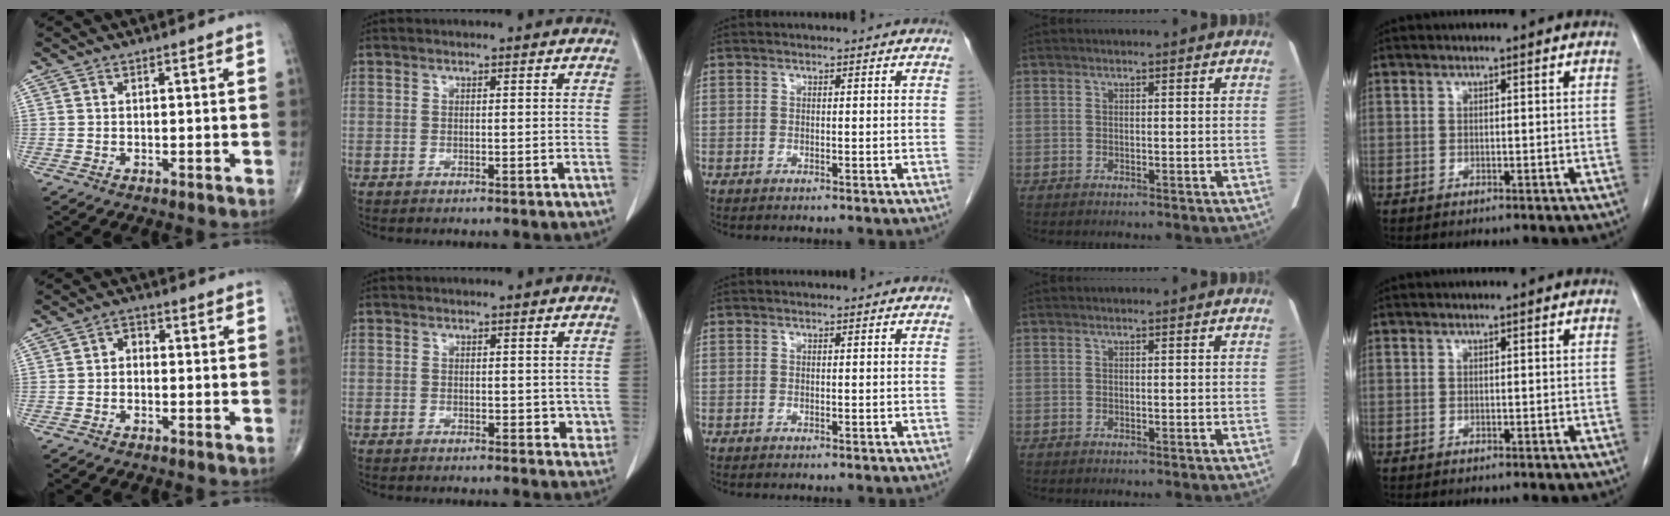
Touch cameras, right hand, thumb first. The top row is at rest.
{"thumb": {"total": 2.3, "force": [-0.3, 1.8, 1.5], "torque": [-0.011, 0.014, -0.017]}, "index": {"total": 2.9, "force": [0.1, 1.9, 2.3], "torque": [-0.013, -0.003, 0.003]}}